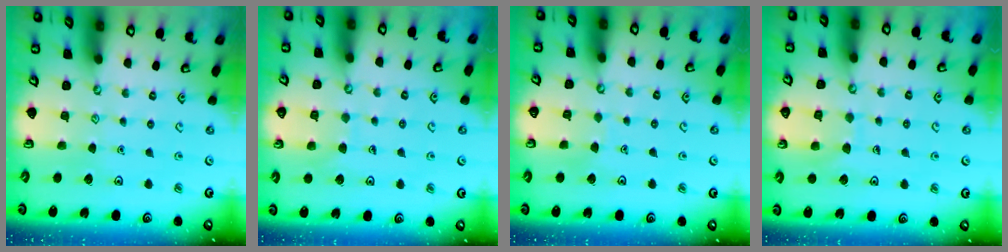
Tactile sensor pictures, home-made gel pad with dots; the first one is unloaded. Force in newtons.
{"total": 5.9, "press": 5.9, "slide": 0.4}
{"total": 2.4, "press": 2.4, "slide": 0.1}
{"total": 7.4, "press": 7.3, "slide": 0.5}